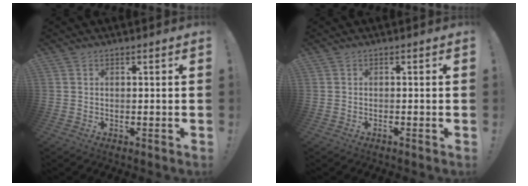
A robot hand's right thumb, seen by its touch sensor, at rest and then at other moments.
{"total": 0.7, "force": [-0.5, -0.3, 0.4], "torque": [-0.009, -0.002, -0.008]}